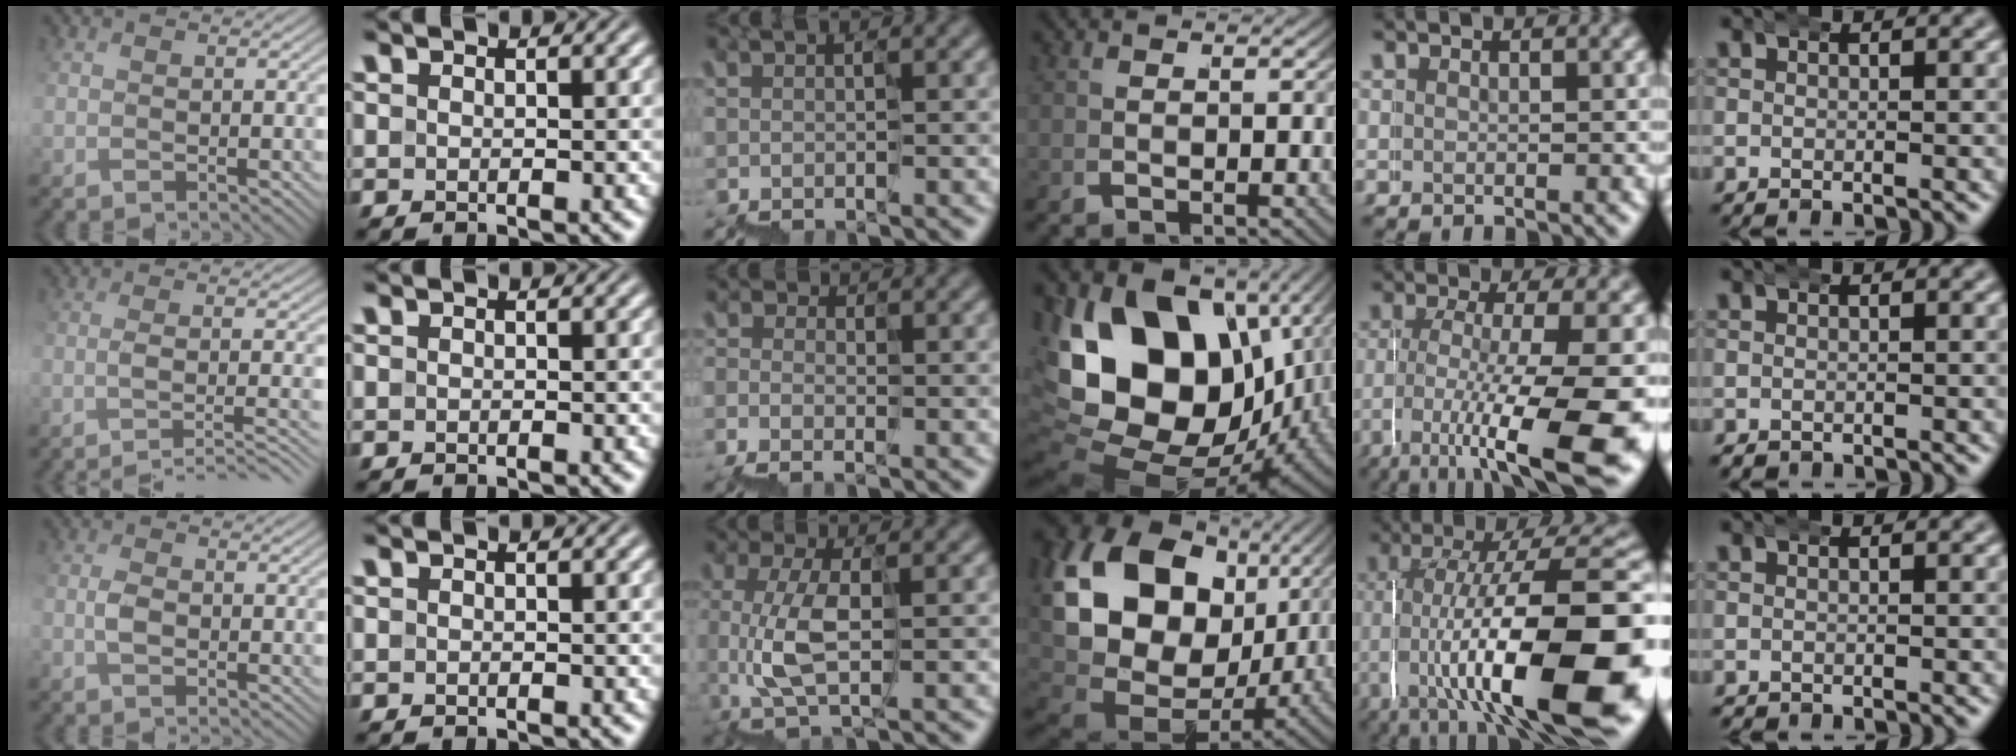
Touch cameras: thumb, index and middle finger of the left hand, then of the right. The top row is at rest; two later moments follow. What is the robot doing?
{"motion": "wrap", "object": "belt"}